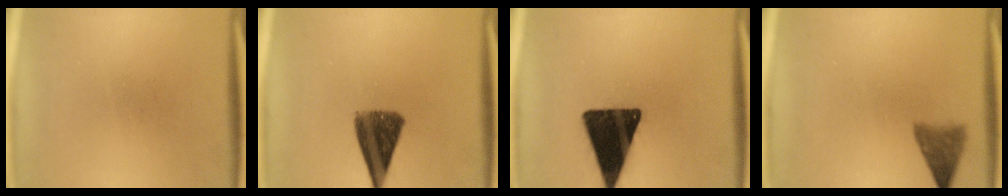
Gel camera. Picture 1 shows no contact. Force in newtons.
{"total": 9.4}
{"total": 17.7}
{"total": 3.6}